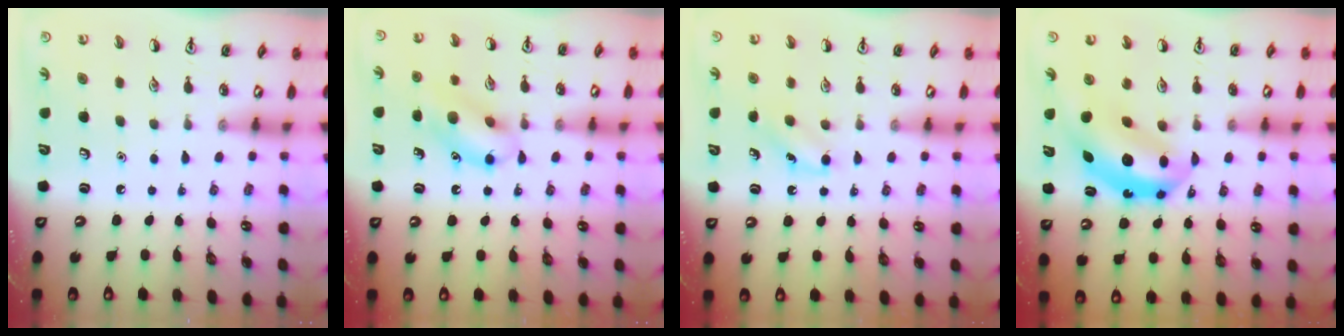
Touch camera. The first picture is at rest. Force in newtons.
{"total": 12.5, "press": 12.4, "slide": 1.0}
{"total": 4.1, "press": 3.9, "slide": 1.3}
{"total": 10.9, "press": 10.4, "slide": 3.2}